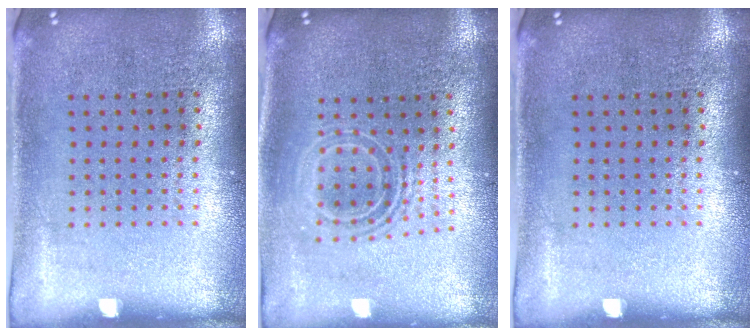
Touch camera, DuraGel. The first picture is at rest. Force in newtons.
{"total": 1.6, "press": 1.2, "slide": 1.0}
{"total": 0.0}